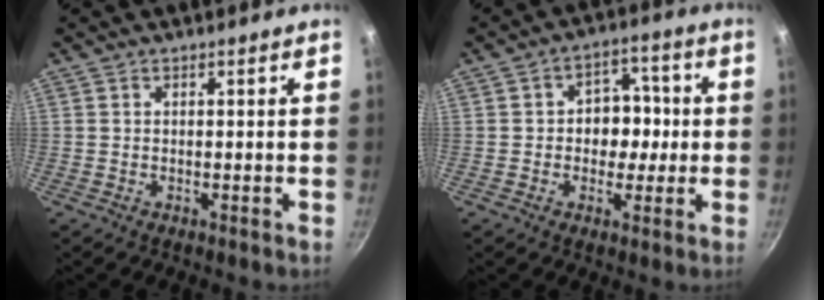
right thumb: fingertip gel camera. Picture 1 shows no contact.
{"total": 8.2, "force": [-0.1, 6.6, 4.9], "torque": [-0.007, 0.016, -0.007]}